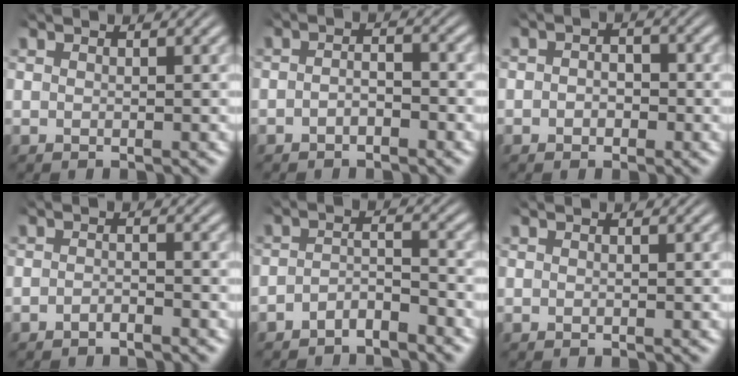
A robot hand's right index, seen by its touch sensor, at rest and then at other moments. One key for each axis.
{"total": 2.0, "fx": -1.3, "fy": 1.0, "fz": 1.2, "tx": -0.014, "ty": -0.003, "tz": -0.026}
{"total": 1.9, "fx": -0.9, "fy": 1.4, "fz": 0.9, "tx": -0.004, "ty": -0.001, "tz": -0.019}
{"total": 1.5, "fx": -1.5, "fy": 0.3, "fz": 0.3, "tx": -0.001, "ty": -0.001, "tz": -0.031}
{"total": 3.2, "fx": -2.8, "fy": 1.1, "fz": 1.1, "tx": -0.015, "ty": -0.008, "tz": -0.051}
{"total": 0.0}